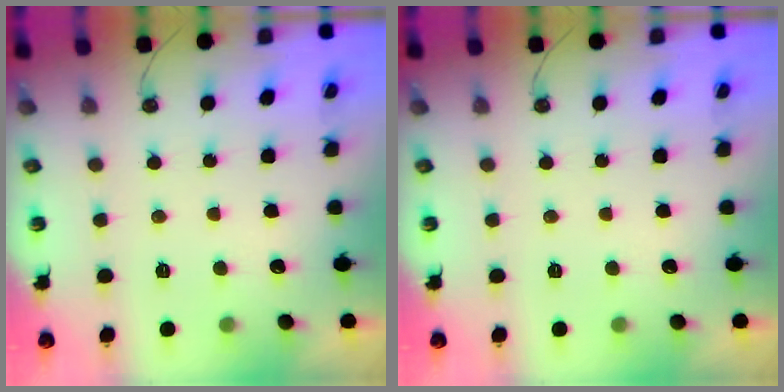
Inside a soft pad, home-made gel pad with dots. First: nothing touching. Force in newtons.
{"total": 0.0}